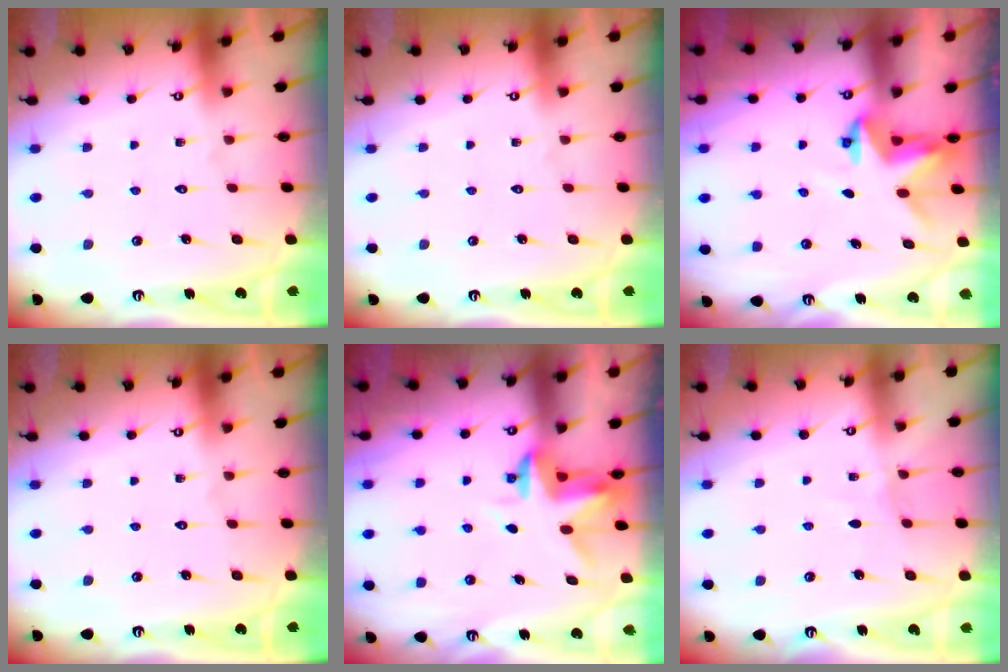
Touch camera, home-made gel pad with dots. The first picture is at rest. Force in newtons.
{"total": 0.0}
{"total": 3.4, "press": 3.4, "slide": 0.2}
{"total": 0.0}
{"total": 3.4, "press": 3.4, "slide": 0.3}
{"total": 3.0, "press": 3.0, "slide": 0.4}